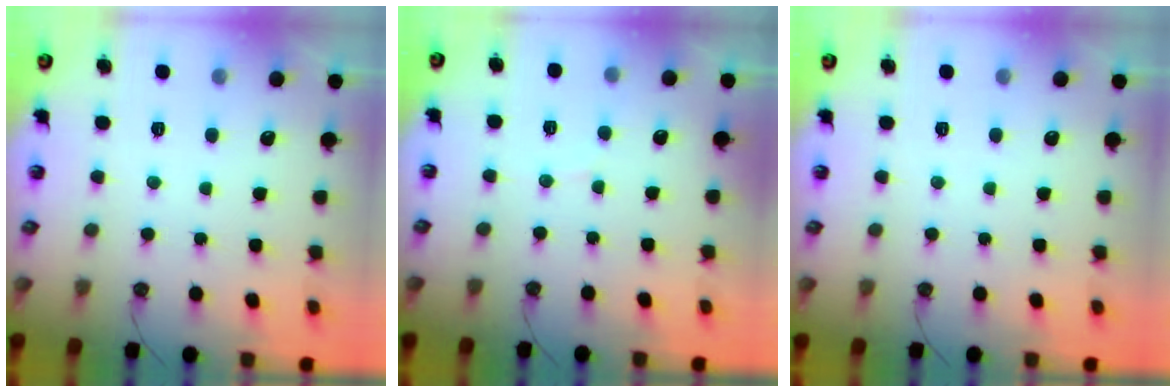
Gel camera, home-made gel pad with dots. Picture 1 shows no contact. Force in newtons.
{"total": 2.8, "press": 2.8, "slide": 0.2}
{"total": 0.0}